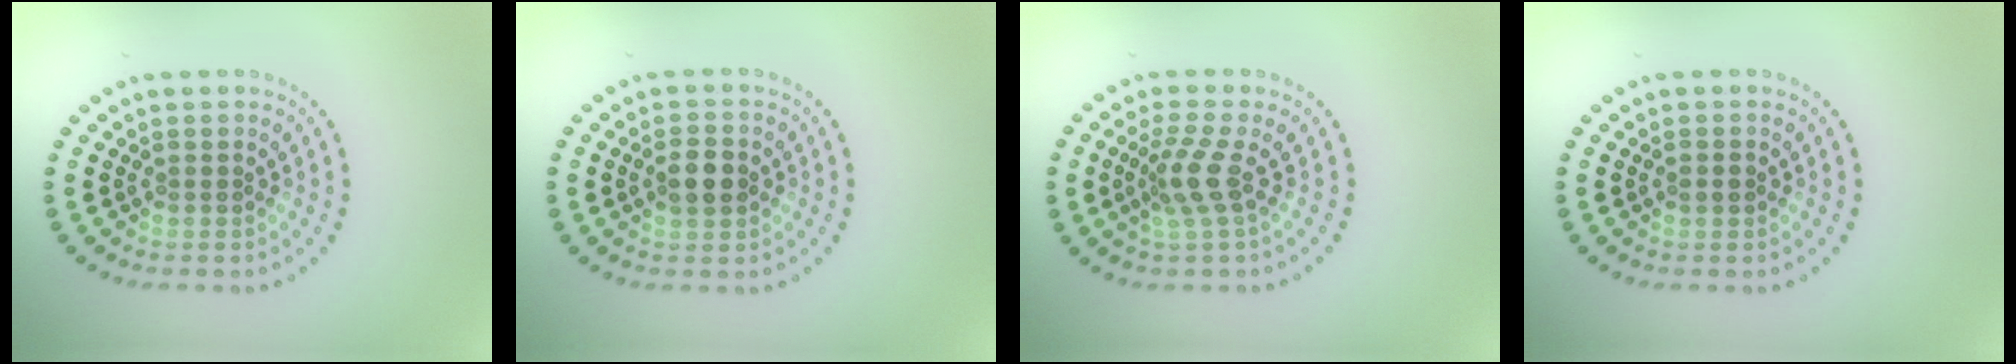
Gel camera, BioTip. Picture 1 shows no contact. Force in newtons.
{"total": 3.3, "press": 3.3, "slide": 0.1}
{"total": 2.8, "press": 2.0, "slide": 2.0}
{"total": 1.1, "press": 1.1, "slide": 0.1}